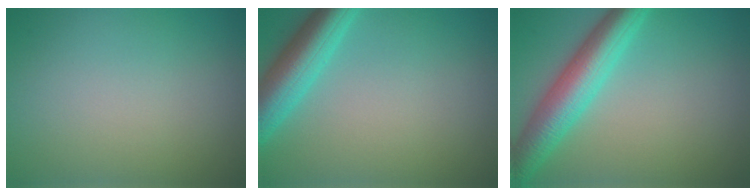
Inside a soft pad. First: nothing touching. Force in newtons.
{"total": 5.5, "press": 5.5, "slide": 0.3}
{"total": 6.1, "press": 6.1, "slide": 0.1}